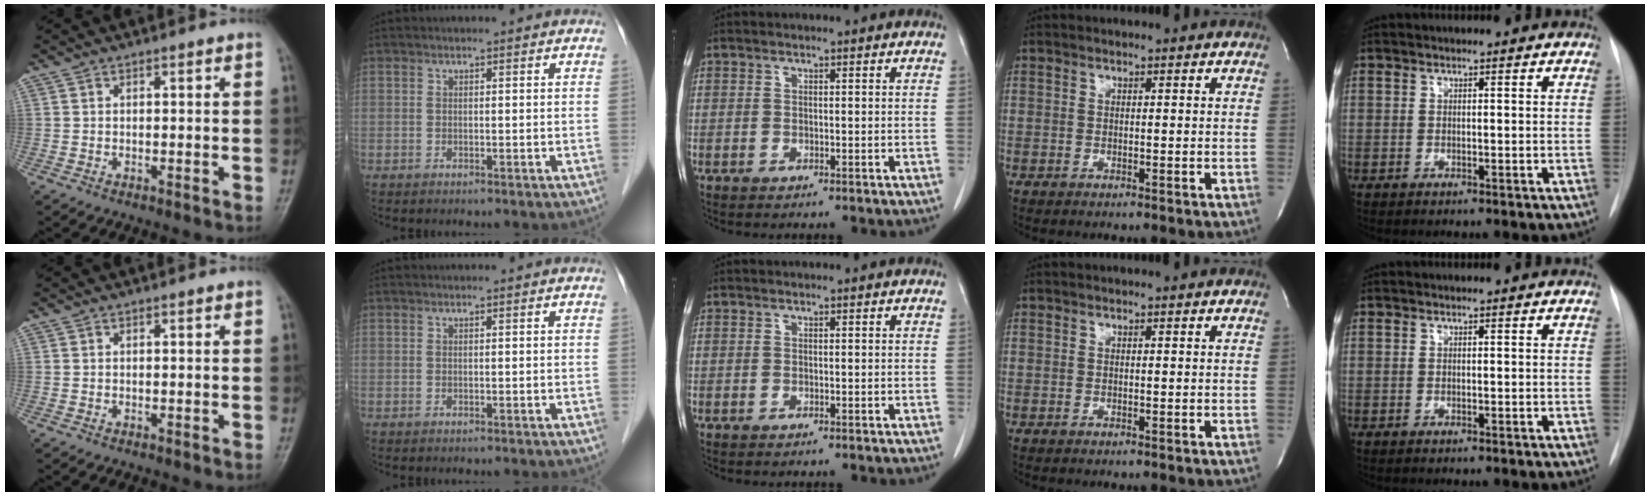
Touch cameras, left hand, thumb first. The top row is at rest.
{}